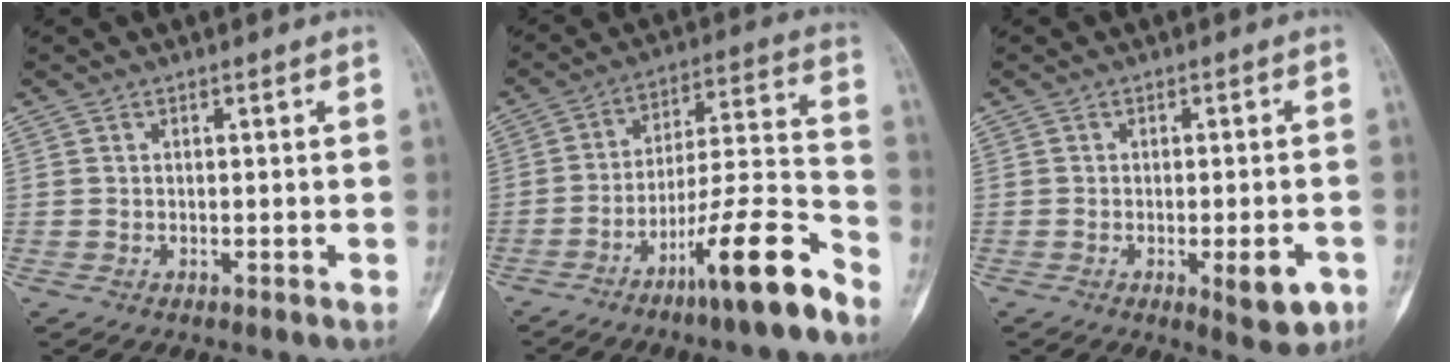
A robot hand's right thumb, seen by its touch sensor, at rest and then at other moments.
{"total": 16.5, "force": [-10.9, 1.9, 12.3], "torque": [-0.201, 0.084, -0.180]}
{"total": 6.5, "force": [-2.5, 2.1, 5.6], "torque": [-0.060, 0.003, -0.025]}